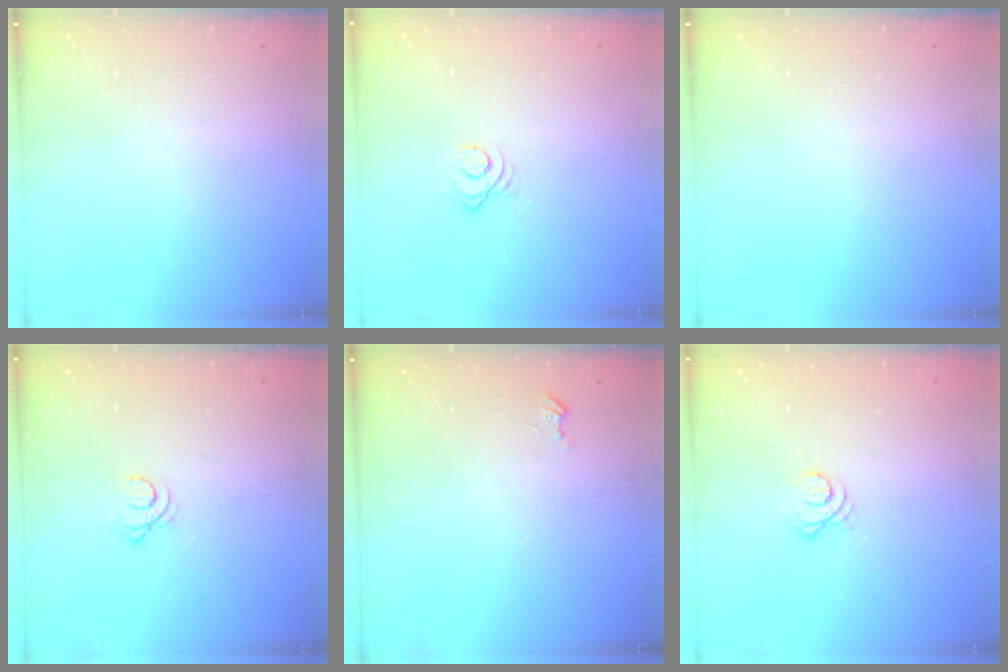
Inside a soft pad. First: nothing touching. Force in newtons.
{"total": 2.5, "press": 2.5, "slide": 0.1}
{"total": 0.0}
{"total": 2.9, "press": 2.9, "slide": 0.4}
{"total": 2.7, "press": 2.7, "slide": 0.3}
{"total": 3.7, "press": 3.7, "slide": 0.0}